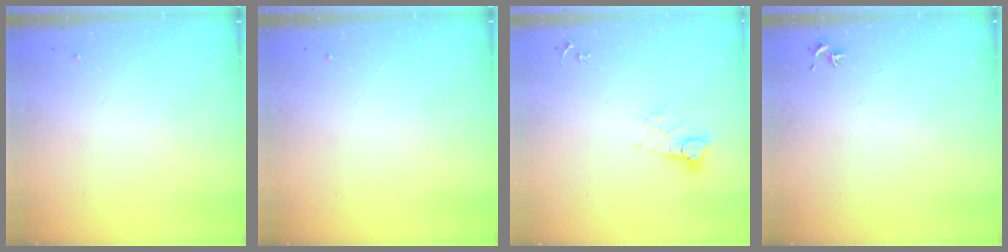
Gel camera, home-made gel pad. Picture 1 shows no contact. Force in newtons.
{"total": 0.0}
{"total": 5.2, "press": 5.2, "slide": 0.4}
{"total": 0.8, "press": 0.7, "slide": 0.3}